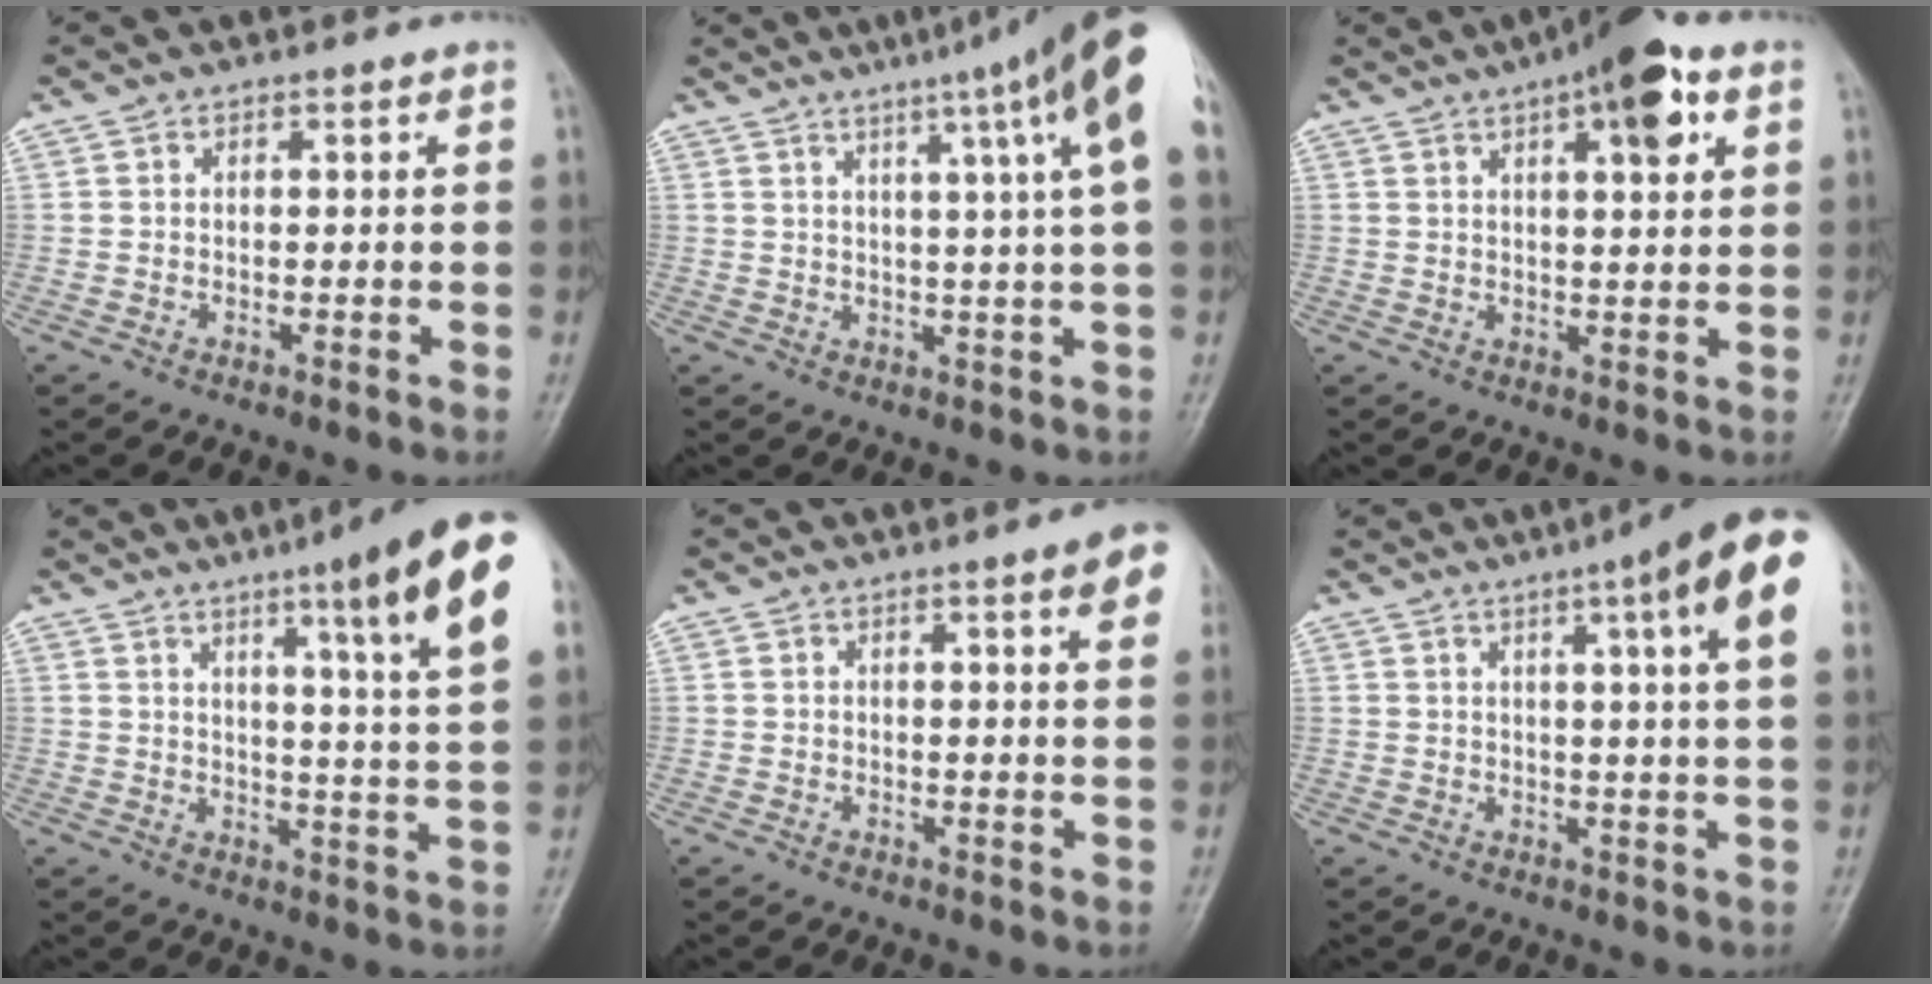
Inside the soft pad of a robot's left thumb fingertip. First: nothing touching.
{"total": 16.9, "force": [8.2, 0.0, 14.8], "torque": [-0.199, -0.005, 0.094]}
{"total": 11.1, "force": [5.3, 3.4, 9.1], "torque": [-0.115, -0.004, 0.071]}
{"total": 17.3, "force": [8.7, 1.2, 14.9], "torque": [-0.195, -0.039, 0.110]}
{"total": 6.5, "force": [3.2, 0.9, 5.6], "torque": [-0.059, -0.007, 0.035]}
{"total": 15.1, "force": [7.2, 1.2, 13.2], "torque": [-0.173, -0.013, 0.080]}